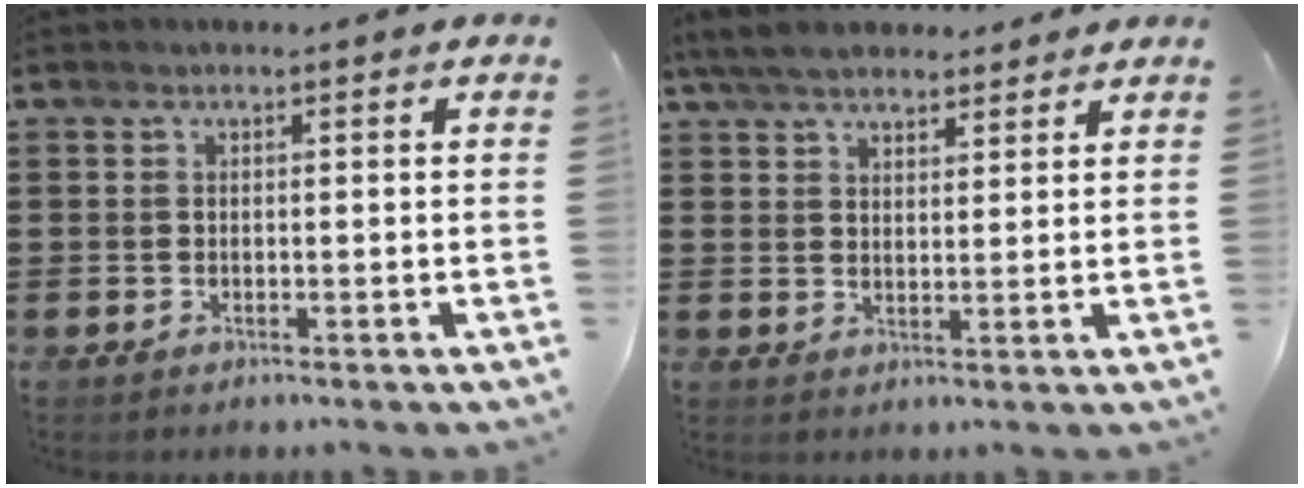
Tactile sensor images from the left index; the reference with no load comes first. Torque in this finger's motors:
{"motor_torque": [2.14, 0.00, -0.06, -0.11]}